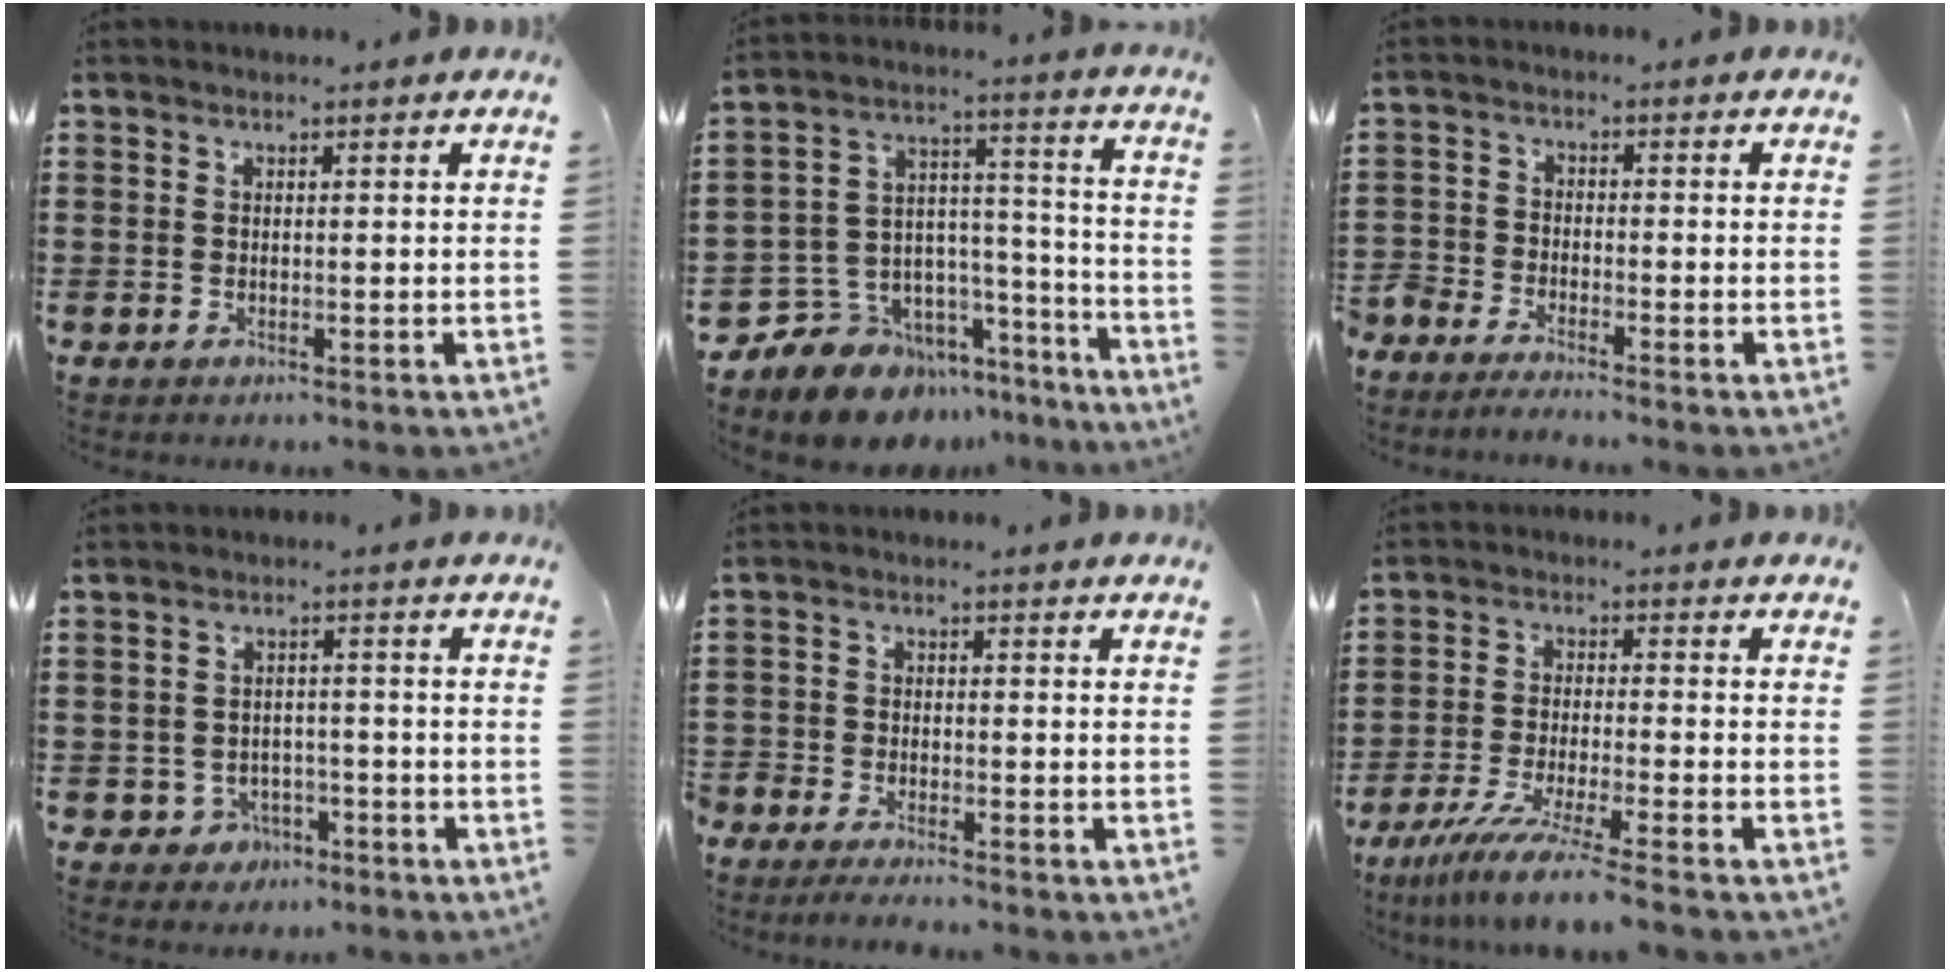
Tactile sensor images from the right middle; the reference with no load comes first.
{"total": 8.7, "force": [-7.3, 4.8, 0.1], "torque": [-0.026, 0.002, -0.136]}
{"total": 3.0, "force": [-3.0, 0.3, 0.0], "torque": [-0.013, 0.000, -0.068]}
{"total": 2.7, "force": [-2.2, 1.6, 0.3], "torque": [-0.016, 0.000, -0.047]}
{"total": 3.0, "force": [-3.0, 0.2, 0.0], "torque": [-0.013, -0.001, -0.066]}
{"total": 7.1, "force": [-6.1, -0.8, 3.6], "torque": [-0.080, -0.024, -0.118]}